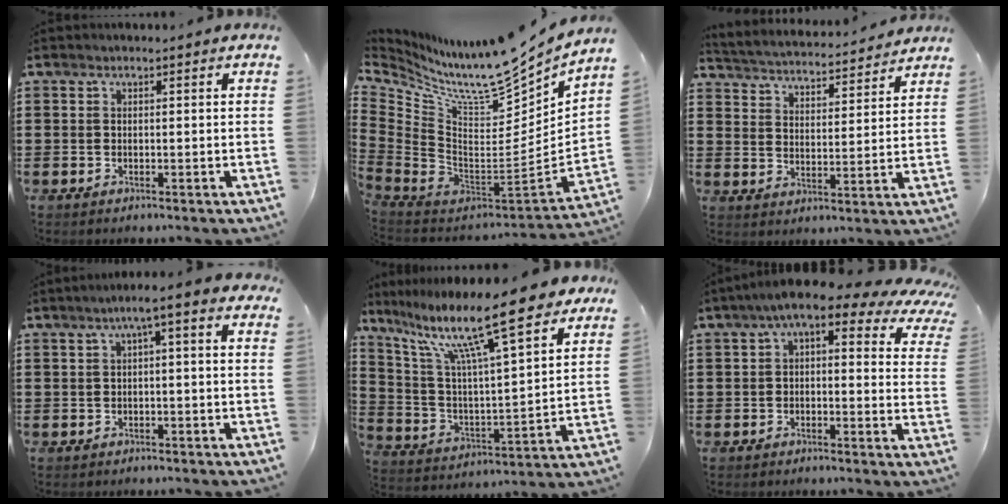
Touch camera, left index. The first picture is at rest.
{"total": 10.3, "force": [8.6, 1.5, 5.6], "torque": [-0.124, -0.091, 0.136]}
{"total": 3.3, "force": [3.3, -0.1, 0.1], "torque": [-0.024, -0.032, 0.048]}
{"total": 3.0, "force": [0.0, 0.3, 3.0], "torque": [-0.058, 0.006, -0.004]}
{"total": 14.7, "force": [11.1, 1.3, 9.6], "torque": [-0.204, -0.065, 0.180]}
{"total": 6.3, "force": [3.7, 1.5, 4.9], "torque": [-0.099, -0.016, 0.055]}